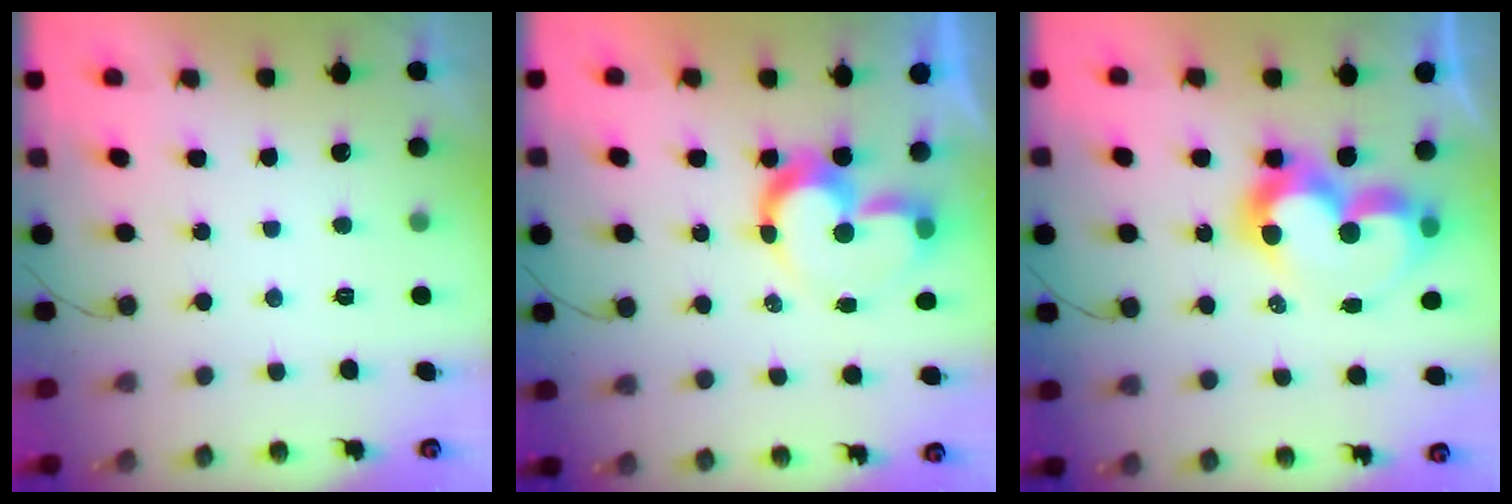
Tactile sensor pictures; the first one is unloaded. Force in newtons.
{"total": 10.5, "press": 10.4, "slide": 0.9}
{"total": 11.3, "press": 11.3, "slide": 1.0}